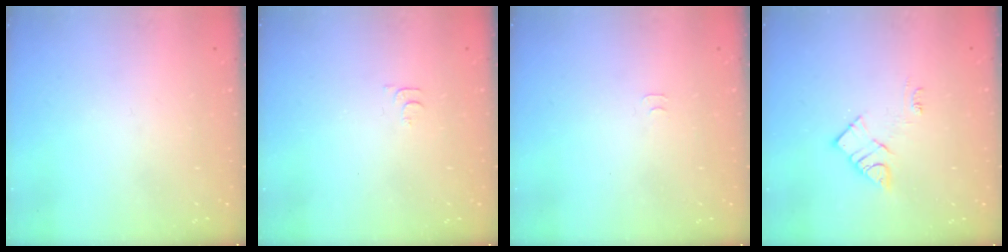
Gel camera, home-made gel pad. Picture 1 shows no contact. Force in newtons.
{"total": 4.6, "press": 4.5, "slide": 0.7}
{"total": 3.1, "press": 3.0, "slide": 0.5}
{"total": 8.7, "press": 8.7, "slide": 0.3}